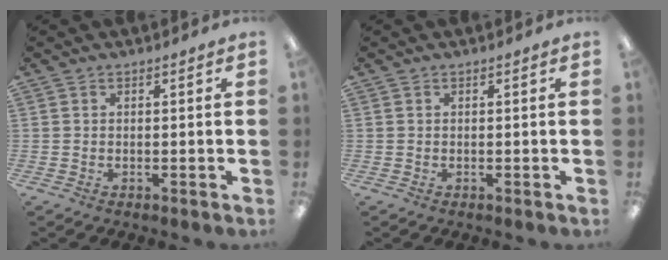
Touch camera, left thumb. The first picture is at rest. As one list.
[{"total": 0.0}]